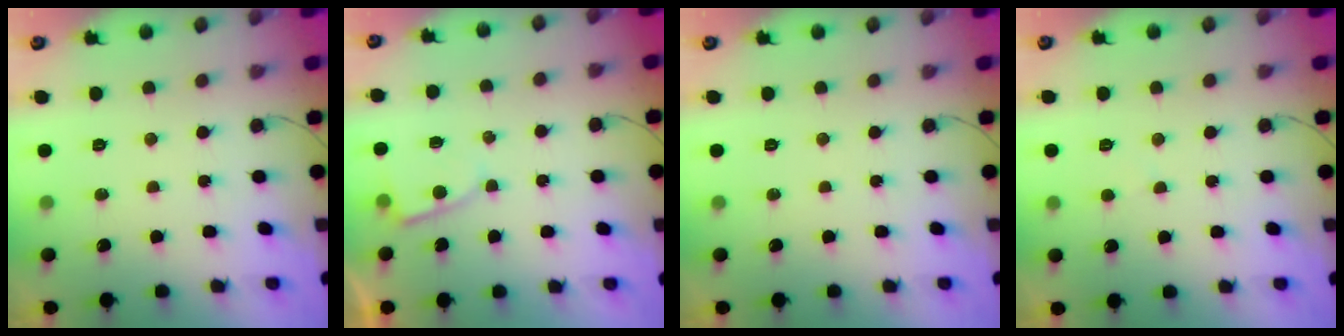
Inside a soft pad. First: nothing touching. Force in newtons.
{"total": 3.2, "press": 3.2, "slide": 0.3}
{"total": 0.0}
{"total": 2.0, "press": 2.0, "slide": 0.3}